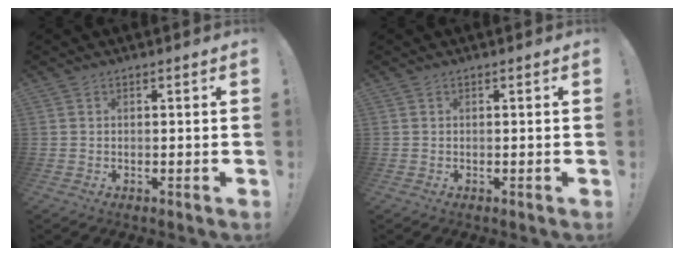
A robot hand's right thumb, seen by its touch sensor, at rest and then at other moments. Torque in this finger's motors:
{"motor_torque": [-0.01, 0.01, -0.03, -0.03, 0.02]}